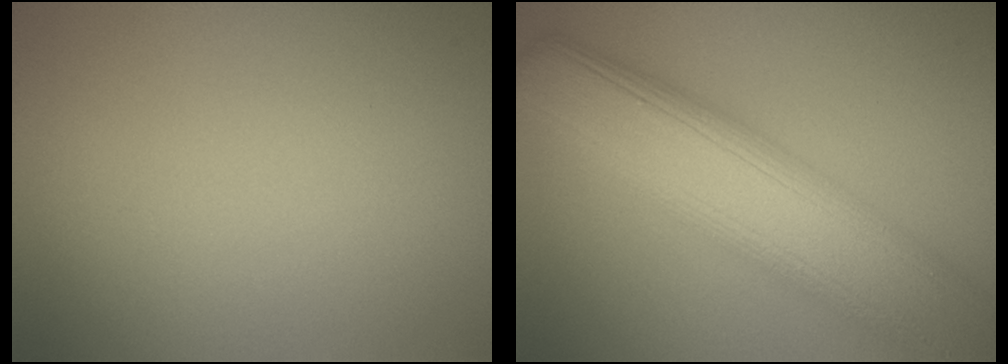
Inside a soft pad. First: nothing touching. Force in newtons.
{"total": 11.3, "press": 11.3, "slide": 0.6}